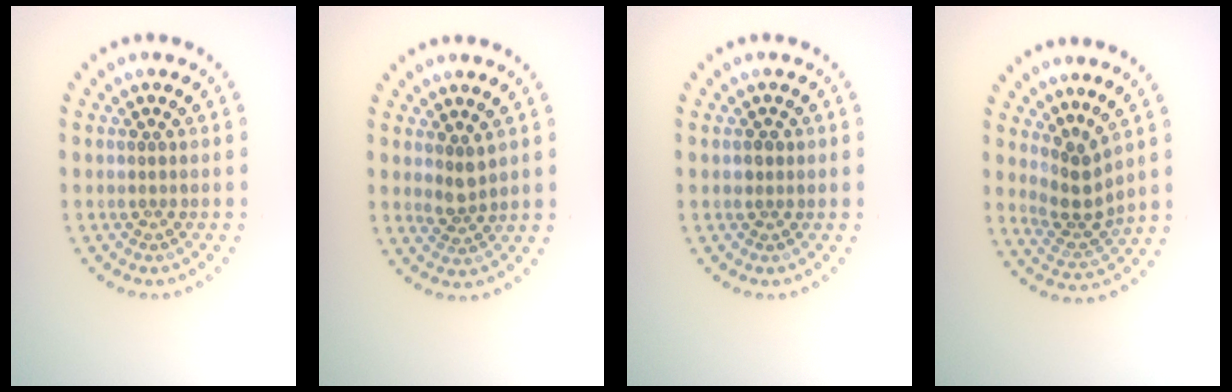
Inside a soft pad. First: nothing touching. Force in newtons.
{"total": 1.7, "press": 1.4, "slide": 1.0}
{"total": 0.8, "press": 0.7, "slide": 0.3}
{"total": 2.9, "press": 2.0, "slide": 2.1}